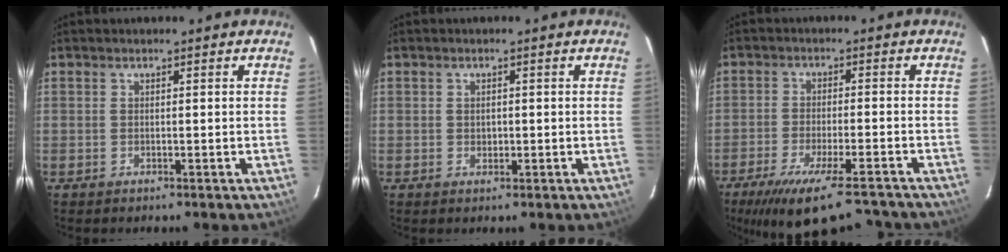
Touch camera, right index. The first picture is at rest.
{"total": 1.2, "force": [0.0, 1.1, 0.5], "torque": [-0.006, 0.001, 0.000]}
{"total": 16.5, "force": [-13.4, 3.1, 9.1], "torque": [-0.176, -0.042, -0.202]}